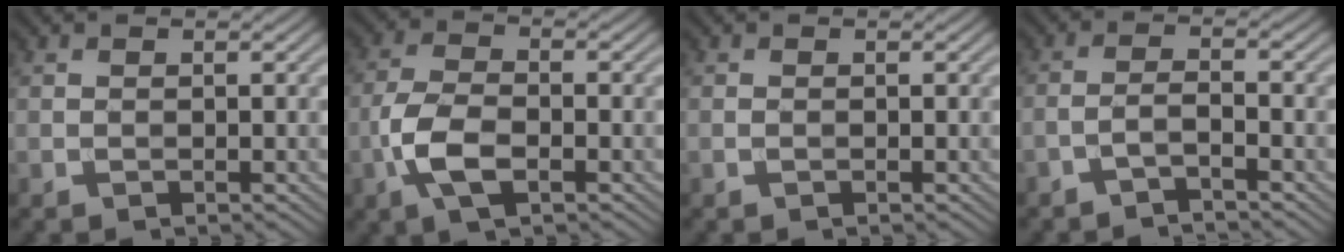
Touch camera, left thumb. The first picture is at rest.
{"total": 6.4, "force": [-2.5, 2.9, 5.2], "torque": [-0.120, -0.003, -0.058]}
{"total": 0.0}
{"total": 2.4, "force": [-1.9, 0.3, 1.5], "torque": [-0.028, 0.008, -0.048]}